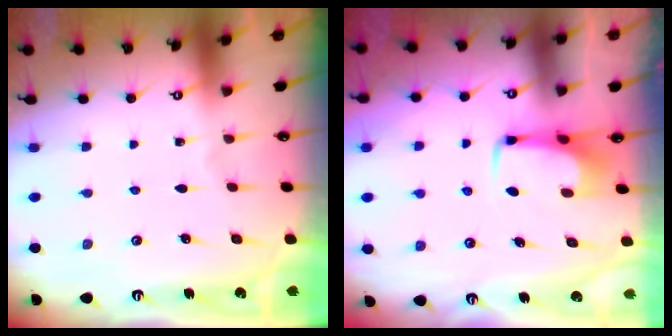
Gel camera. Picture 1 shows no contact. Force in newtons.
{"total": 3.5, "press": 3.4, "slide": 0.4}